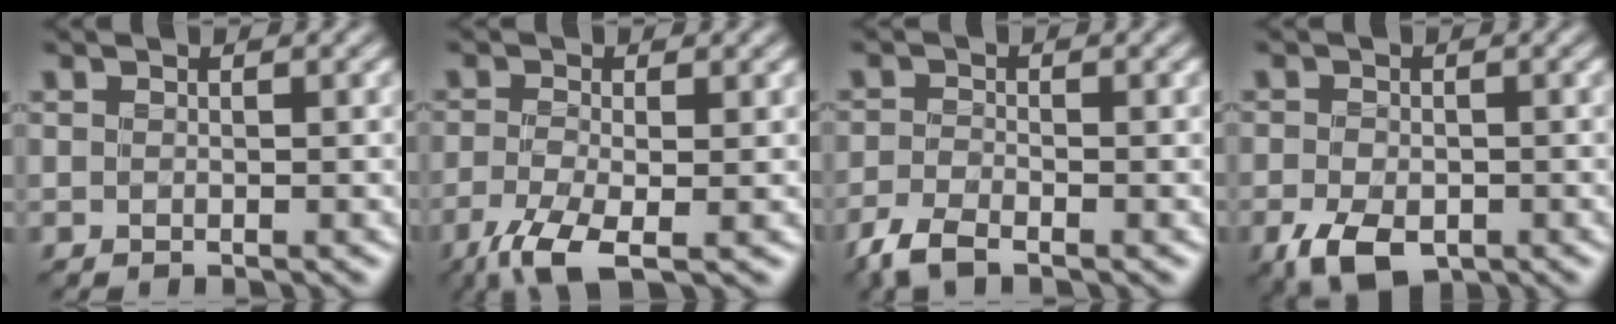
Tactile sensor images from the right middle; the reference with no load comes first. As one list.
[{"total": 4.6, "force": [-2.6, 1.3, 3.6], "torque": [-0.085, -0.011, -0.055]}, {"total": 2.8, "force": [-2.2, 0.8, 1.6], "torque": [-0.040, -0.006, -0.054]}, {"total": 4.5, "force": [-2.2, 2.6, 2.9], "torque": [-0.060, -0.011, -0.043]}]